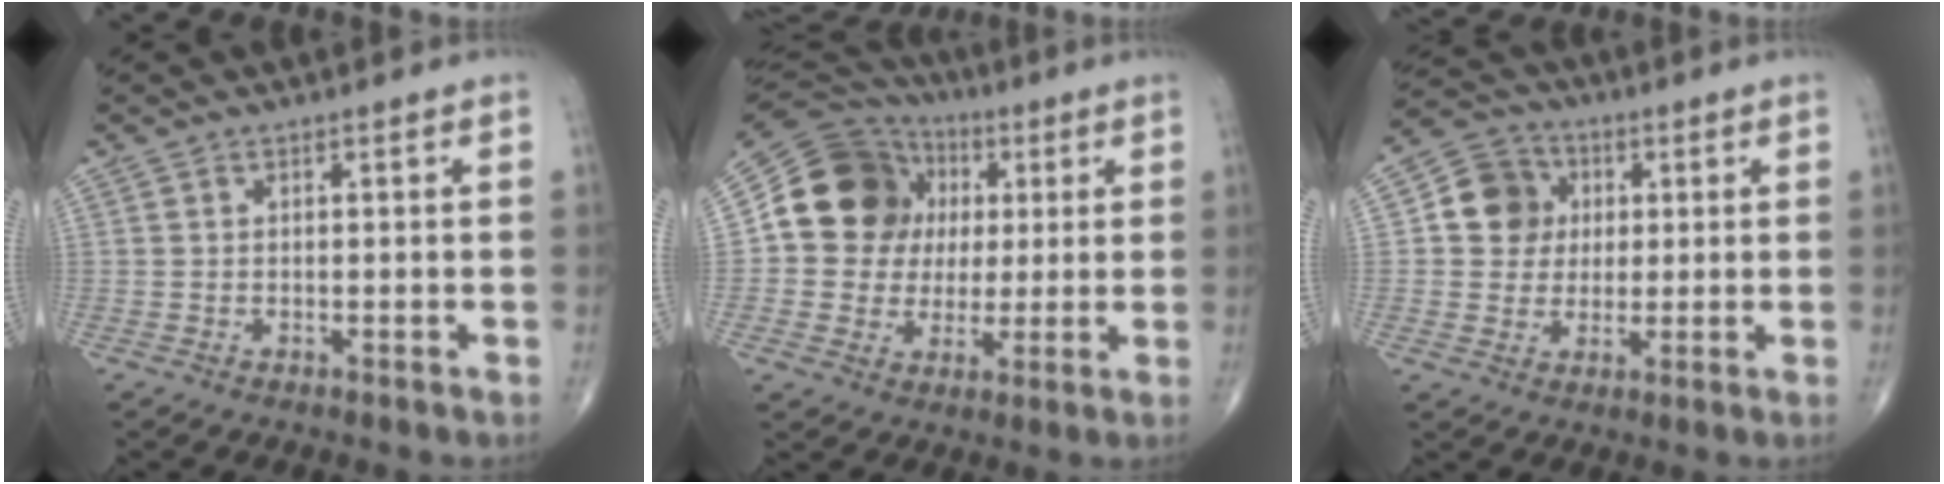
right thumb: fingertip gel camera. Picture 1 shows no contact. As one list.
[{"total": 16.4, "force": [2.7, 14.6, 7.0], "torque": [-0.093, 0.022, 0.047]}, {"total": 9.3, "force": [1.6, 8.4, 3.6], "torque": [-0.030, 0.003, 0.019]}]